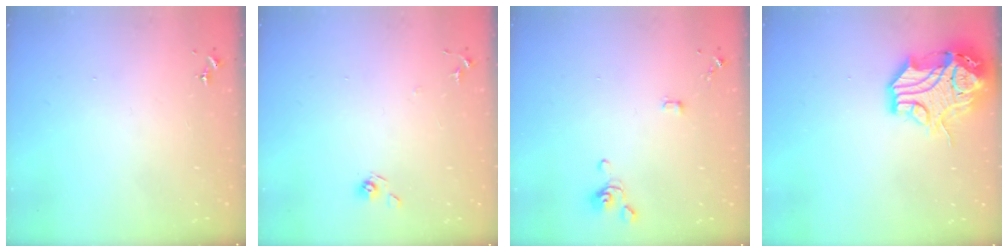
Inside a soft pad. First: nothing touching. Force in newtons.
{"total": 6.5, "press": 6.4, "slide": 1.3}
{"total": 3.9, "press": 3.8, "slide": 0.9}
{"total": 17.5, "press": 17.4, "slide": 1.9}